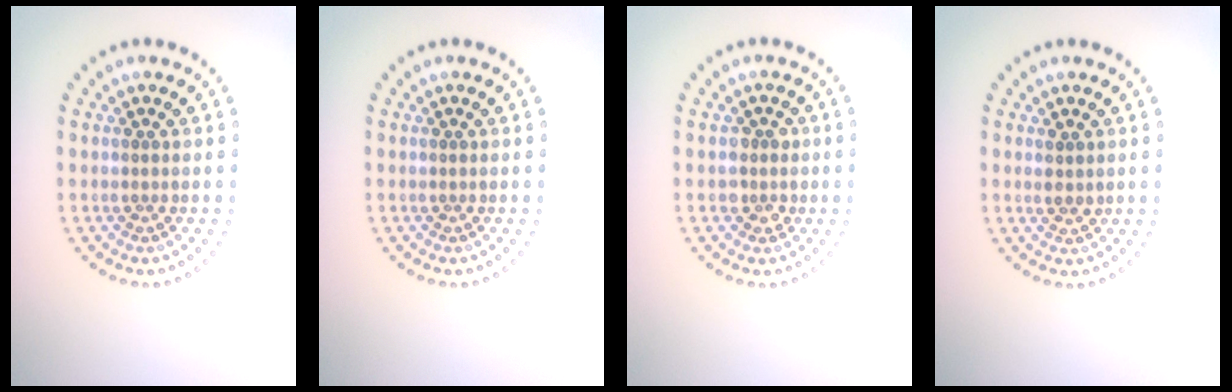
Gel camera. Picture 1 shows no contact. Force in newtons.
{"total": 0.0}
{"total": 1.7, "press": 1.5, "slide": 0.7}
{"total": 1.2, "press": 1.1, "slide": 0.4}